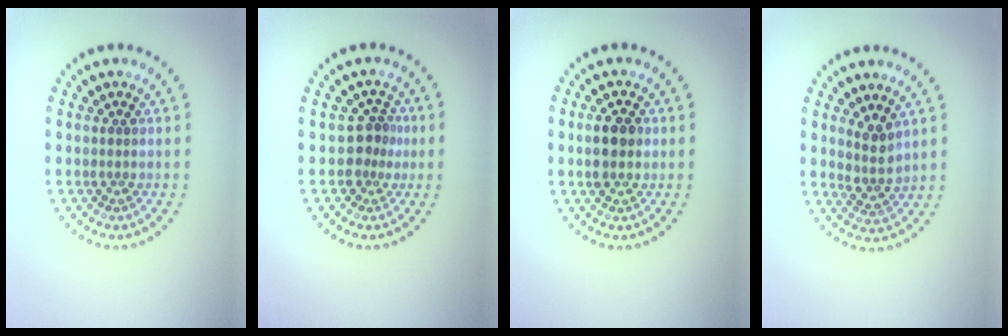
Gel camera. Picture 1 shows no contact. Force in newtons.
{"total": 2.3, "press": 1.8, "slide": 1.4}
{"total": 2.9, "press": 2.9, "slide": 0.1}
{"total": 2.3, "press": 1.9, "slide": 1.3}